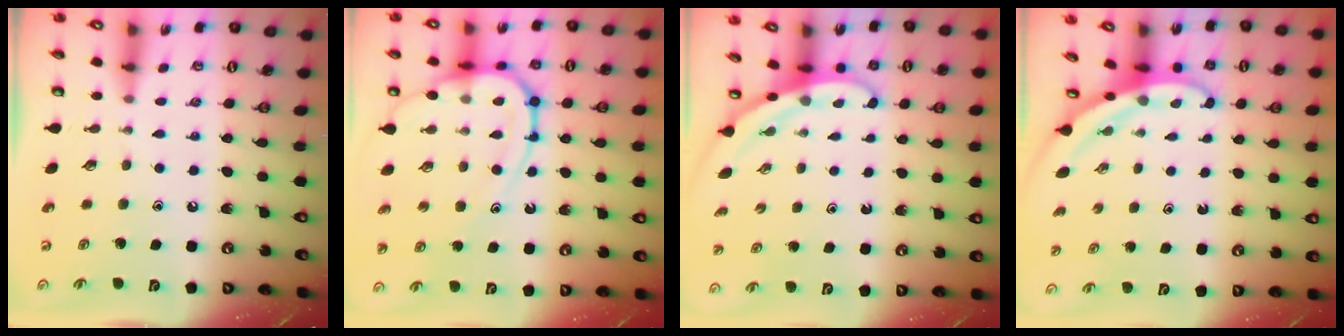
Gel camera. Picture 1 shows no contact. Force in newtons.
{"total": 14.0, "press": 14.0, "slide": 1.4}
{"total": 3.3, "press": 3.3, "slide": 0.2}
{"total": 3.9, "press": 3.9, "slide": 0.5}